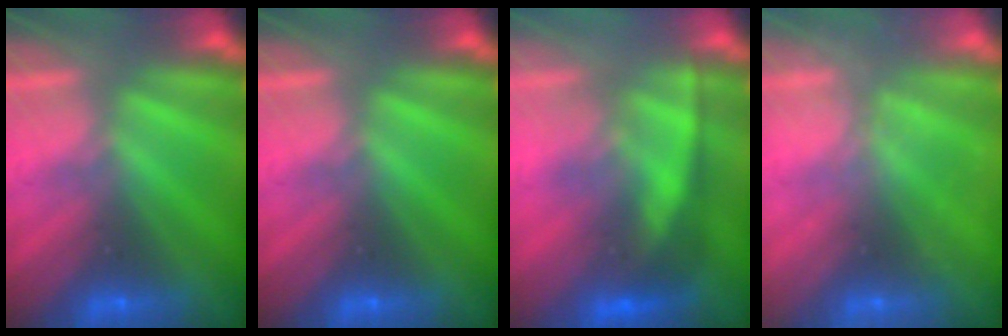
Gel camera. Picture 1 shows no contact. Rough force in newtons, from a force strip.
{"total": 0.0}
{"total": 2.7}
{"total": 2.2}